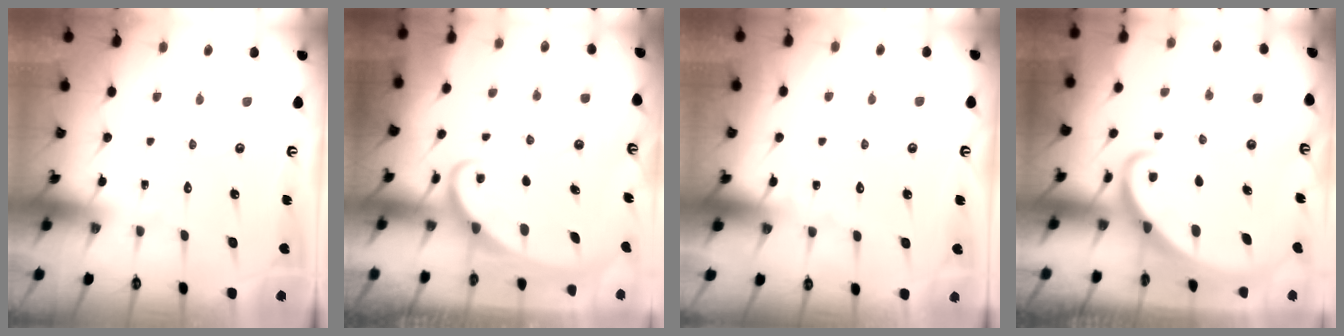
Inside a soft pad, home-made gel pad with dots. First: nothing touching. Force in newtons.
{"total": 1.9, "press": 1.9, "slide": 0.3}
{"total": 3.4, "press": 3.4, "slide": 0.4}
{"total": 4.3, "press": 4.3, "slide": 0.5}